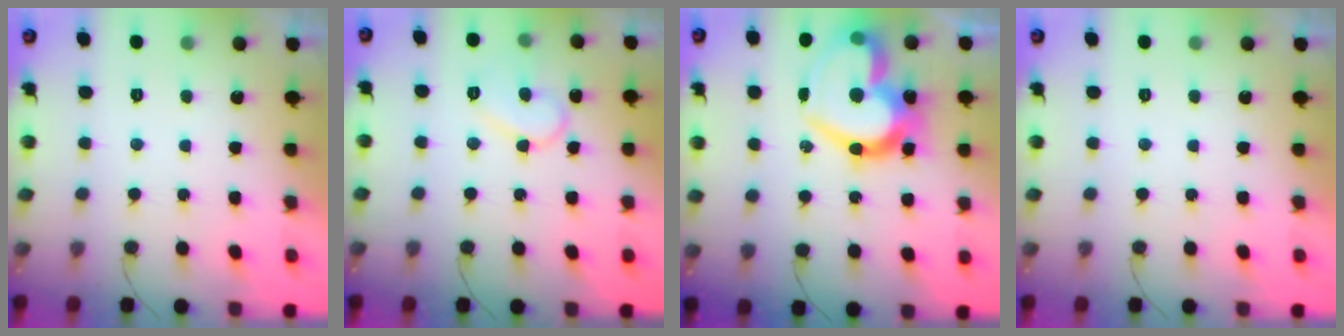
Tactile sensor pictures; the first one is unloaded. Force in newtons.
{"total": 9.5, "press": 9.4, "slide": 0.7}
{"total": 25.9, "press": 25.8, "slide": 2.4}
{"total": 0.0}